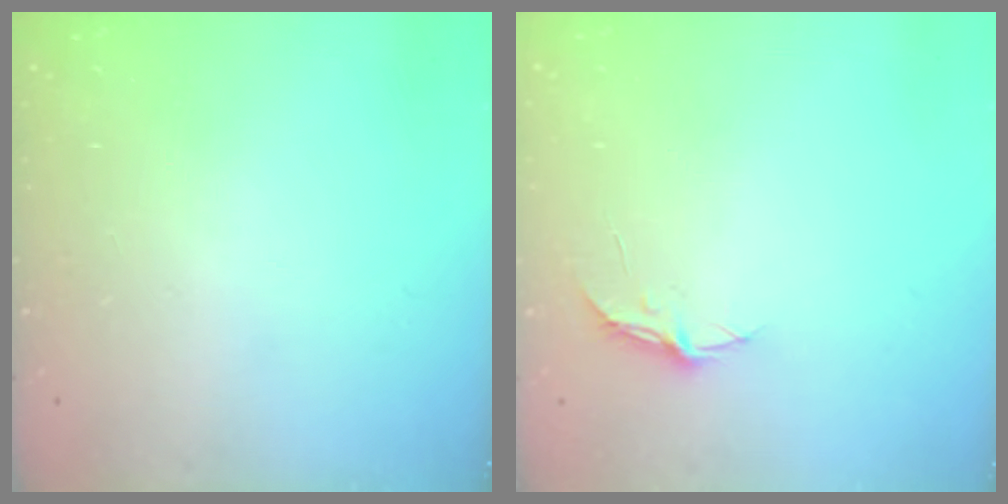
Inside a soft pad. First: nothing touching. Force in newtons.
{"total": 3.8, "press": 3.8, "slide": 0.3}